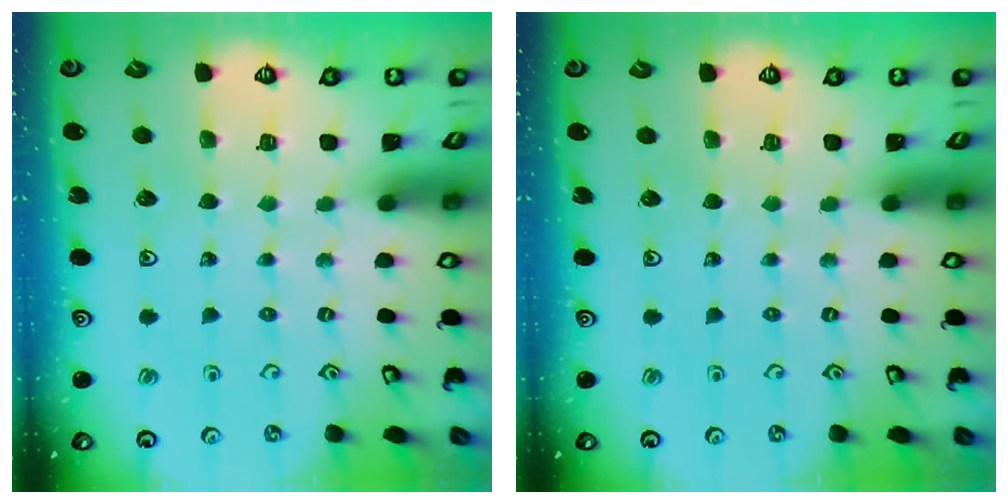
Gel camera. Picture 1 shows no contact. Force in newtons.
{"total": 0.0}